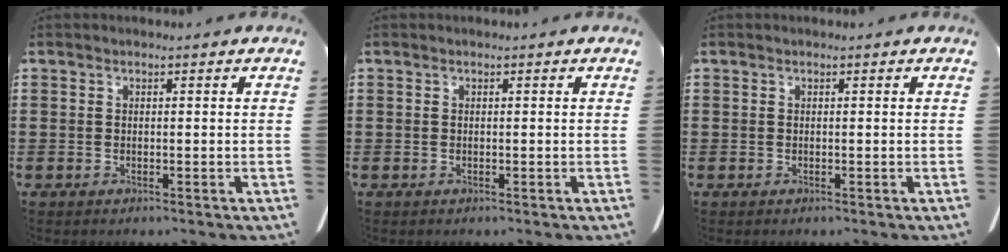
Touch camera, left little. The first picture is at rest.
{"total": 0.0}
{"total": 0.0}